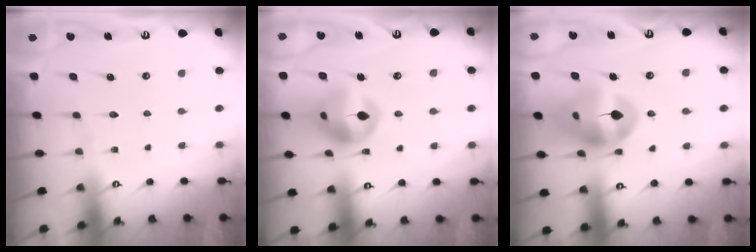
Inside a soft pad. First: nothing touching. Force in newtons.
{"total": 14.7, "press": 14.6, "slide": 1.7}
{"total": 15.4, "press": 15.3, "slide": 1.8}